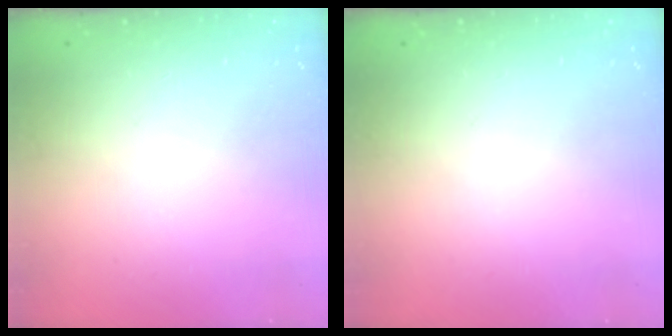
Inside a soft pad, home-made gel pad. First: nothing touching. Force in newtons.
{"total": 0.0}